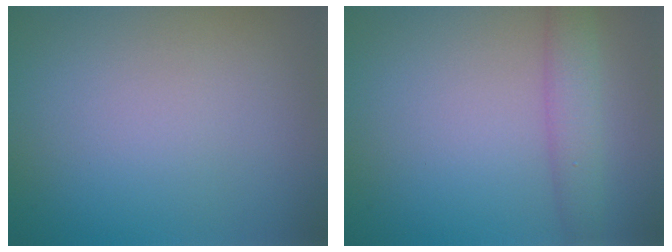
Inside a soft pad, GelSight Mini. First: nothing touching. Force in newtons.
{"total": 3.0, "press": 3.0, "slide": 0.1}